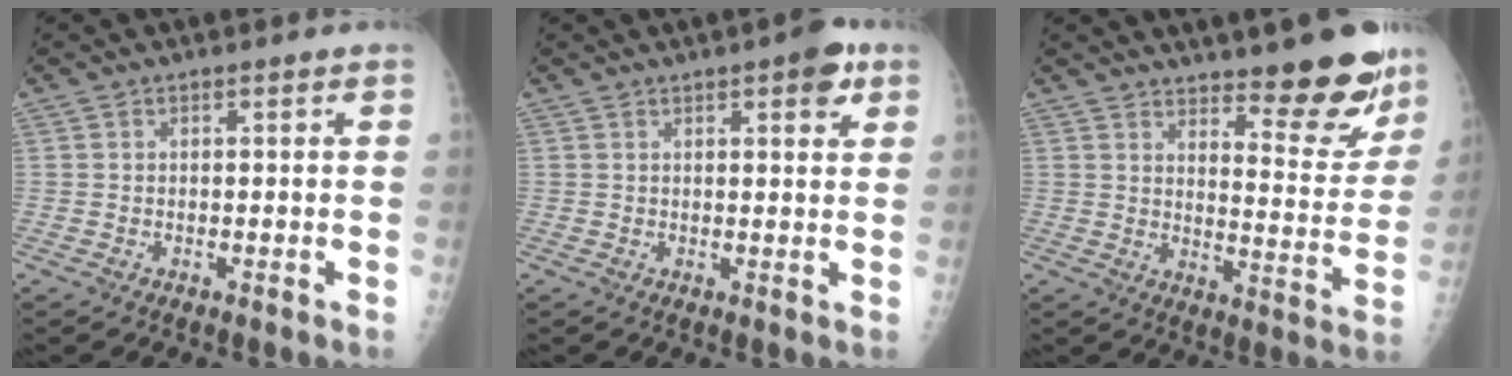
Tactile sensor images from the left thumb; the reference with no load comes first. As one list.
[{"total": 5.0, "force": [2.7, 1.7, 3.9], "torque": [-0.038, -0.008, 0.028]}, {"total": 14.0, "force": [10.4, 3.9, 8.5], "torque": [-0.066, -0.083, 0.148]}]